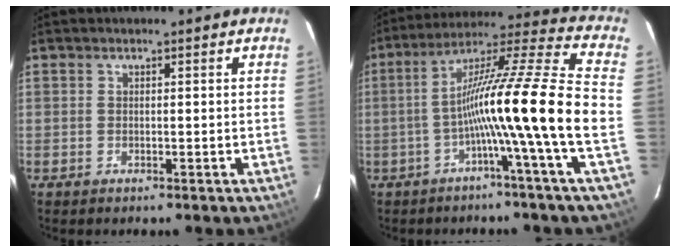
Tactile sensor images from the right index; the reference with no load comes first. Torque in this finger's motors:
{"motor_torque": [1.53, -0.61, 1.05, 0.21]}